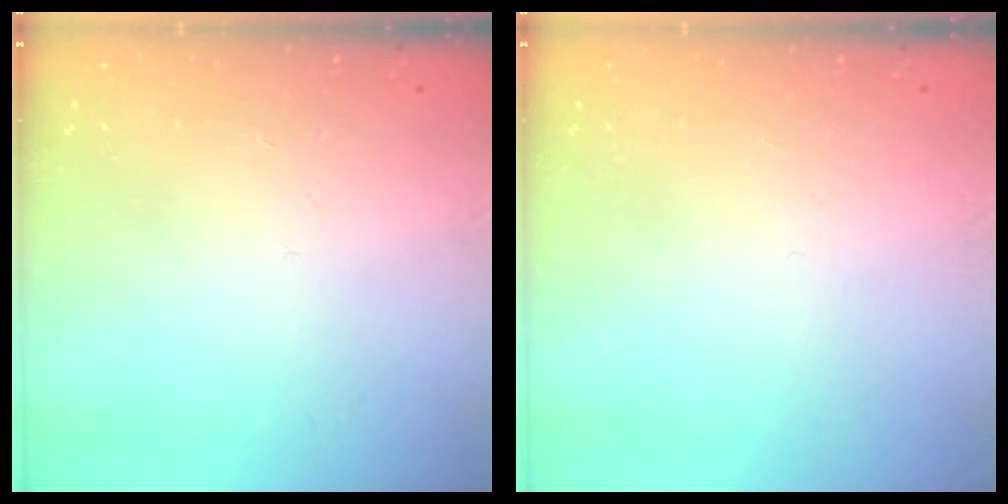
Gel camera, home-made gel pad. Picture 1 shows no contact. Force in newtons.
{"total": 0.0}